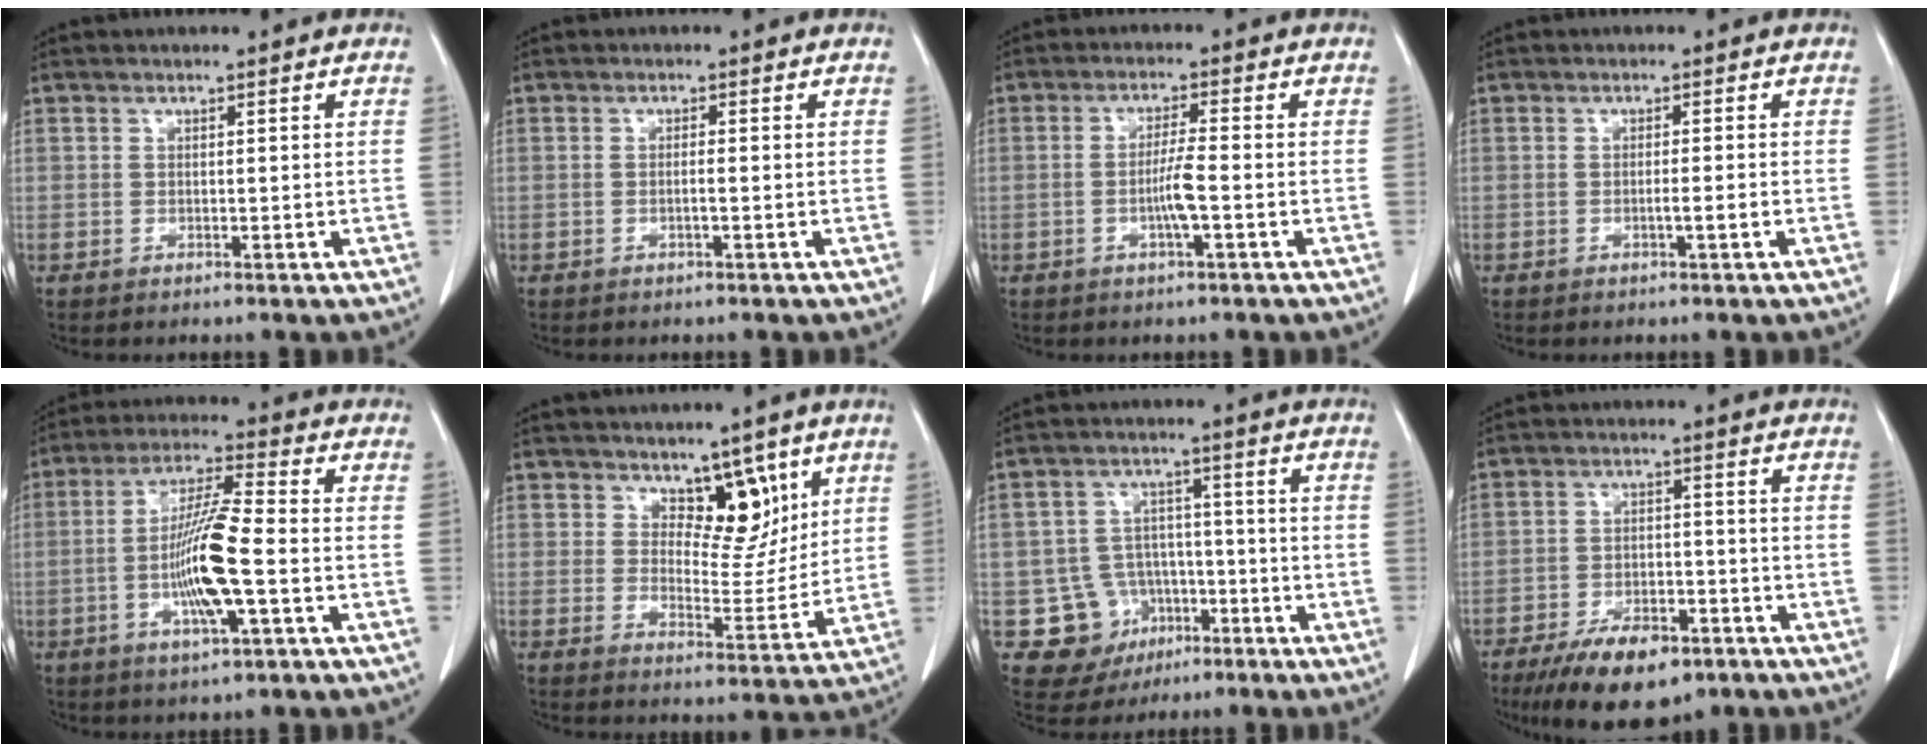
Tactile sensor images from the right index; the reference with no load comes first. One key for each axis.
{"total": 1.1, "fx": -0.3, "fy": -0.2, "fz": 1.0, "tx": -0.019, "ty": -0.001, "tz": -0.006}
{"total": 4.2, "fx": -1.1, "fy": -0.3, "fz": 4.0, "tx": -0.081, "ty": -0.003, "tz": -0.023}
{"total": 1.6, "fx": -0.6, "fy": -0.4, "fz": 1.4, "tx": -0.026, "ty": -0.002, "tz": -0.011}
{"total": 11.1, "fx": -2.4, "fy": 0.9, "fz": 10.8, "tx": -0.209, "ty": -0.004, "tz": -0.049}
{"total": 7.3, "fx": 4.2, "fy": 3.8, "fz": 4.6, "tx": -0.055, "ty": -0.007, "tz": 0.072}
{"total": 9.6, "fx": -3.6, "fy": 8.7, "fz": 1.8, "tx": -0.033, "ty": 0.020, "tz": -0.043}
{"total": 11.2, "fx": -7.5, "fy": 4.7, "fz": 6.9, "tx": -0.110, "ty": -0.006, "tz": -0.122}